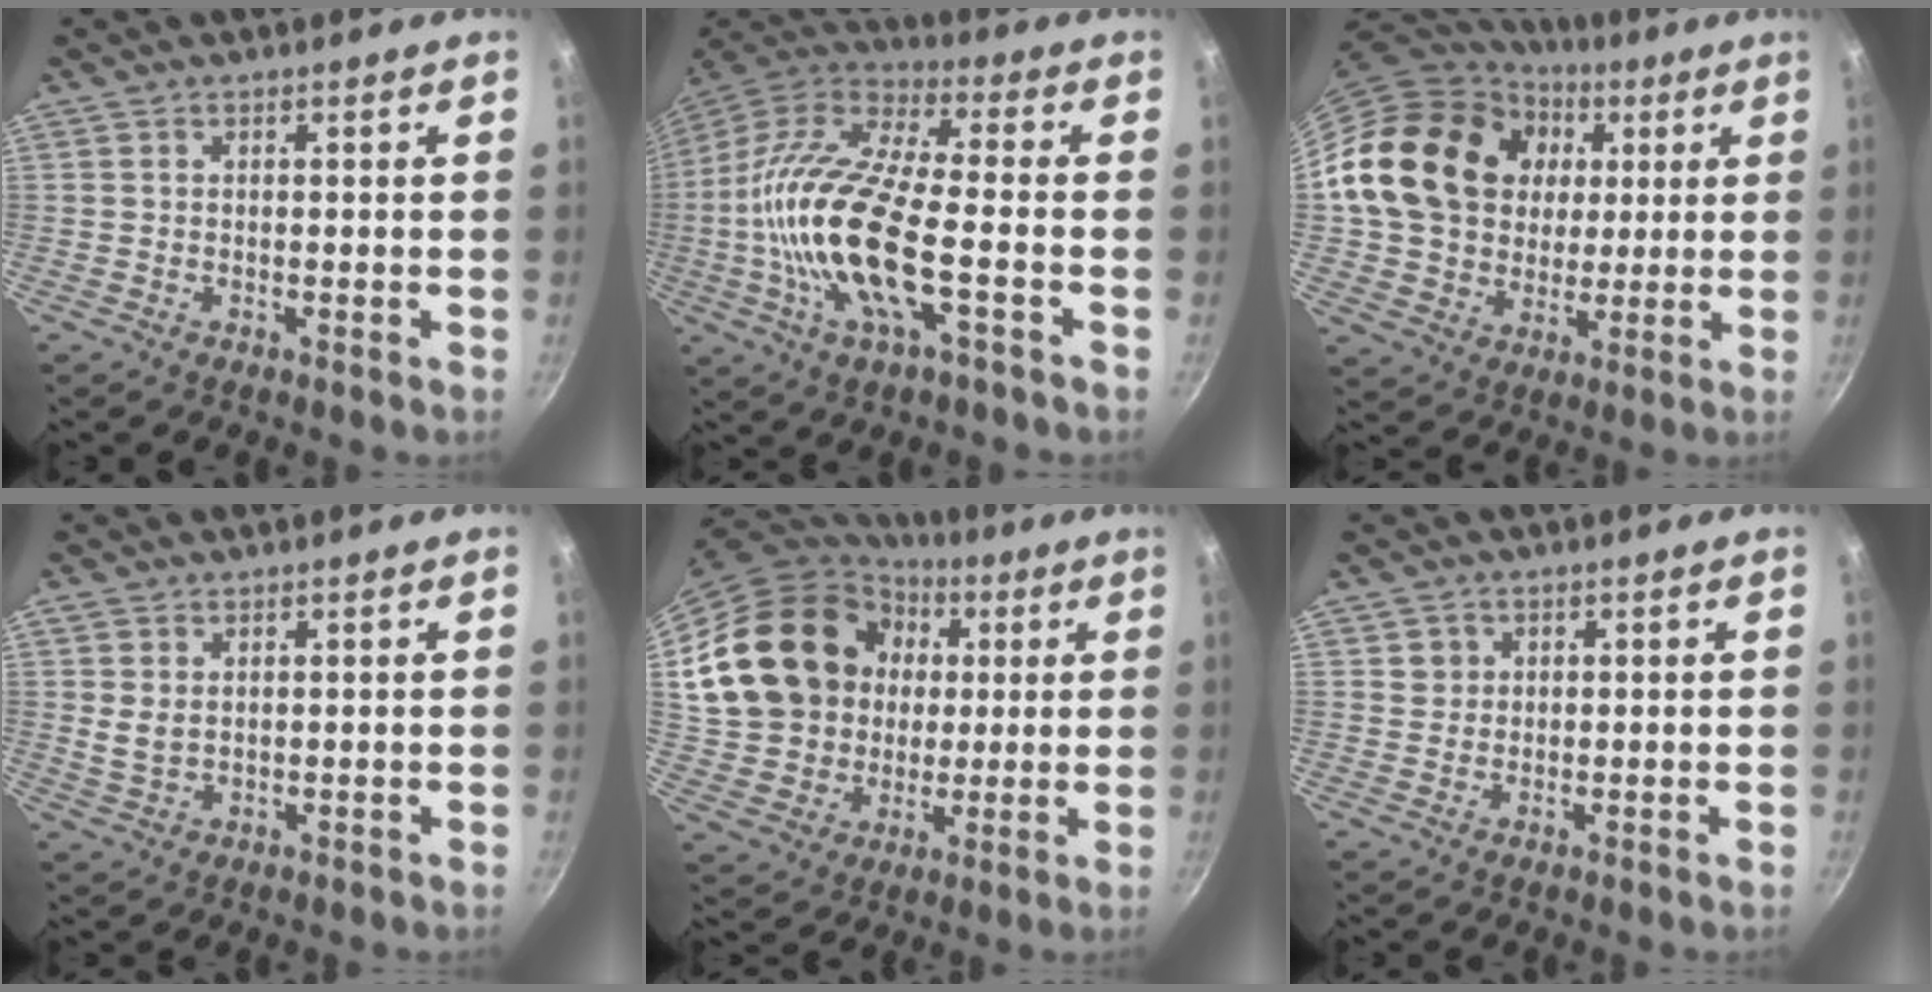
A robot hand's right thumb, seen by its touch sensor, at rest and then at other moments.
{"total": 21.0, "force": [-4.2, 7.5, 19.1], "torque": [-0.379, 0.031, -0.098]}
{"total": 23.3, "force": [5.1, 18.7, 12.9], "torque": [-0.209, 0.015, 0.094]}
{"total": 3.3, "force": [1.1, 2.2, 2.2], "torque": [-0.040, -0.006, 0.023]}
{"total": 24.8, "force": [5.5, 19.9, 13.8], "torque": [-0.239, 0.022, 0.116]}
{"total": 2.3, "force": [0.7, 2.1, 0.3], "torque": [0.009, 0.006, 0.009]}